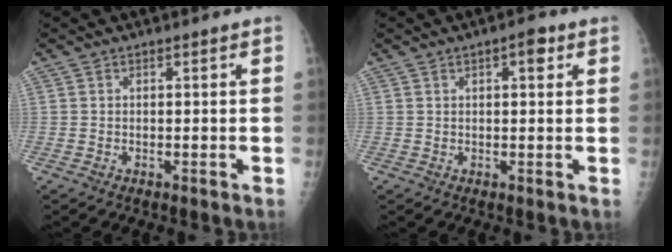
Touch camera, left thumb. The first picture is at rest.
{"total": 3.3, "force": [1.4, 1.3, 2.6], "torque": [-0.028, 0.000, 0.016]}